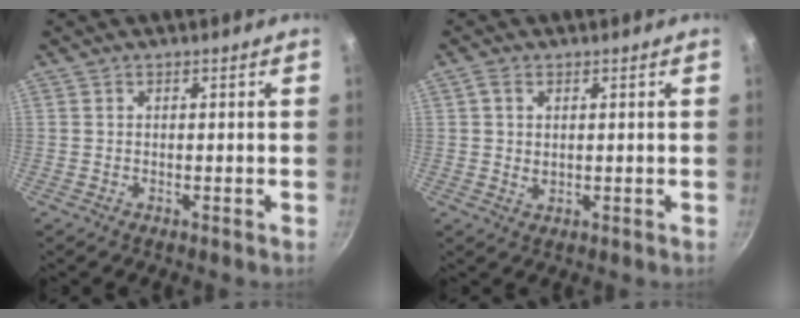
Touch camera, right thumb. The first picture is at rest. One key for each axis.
{"total": 2.7, "fx": 0.7, "fy": 1.7, "fz": 1.9, "tx": -0.037, "ty": 0.003, "tz": 0.014}